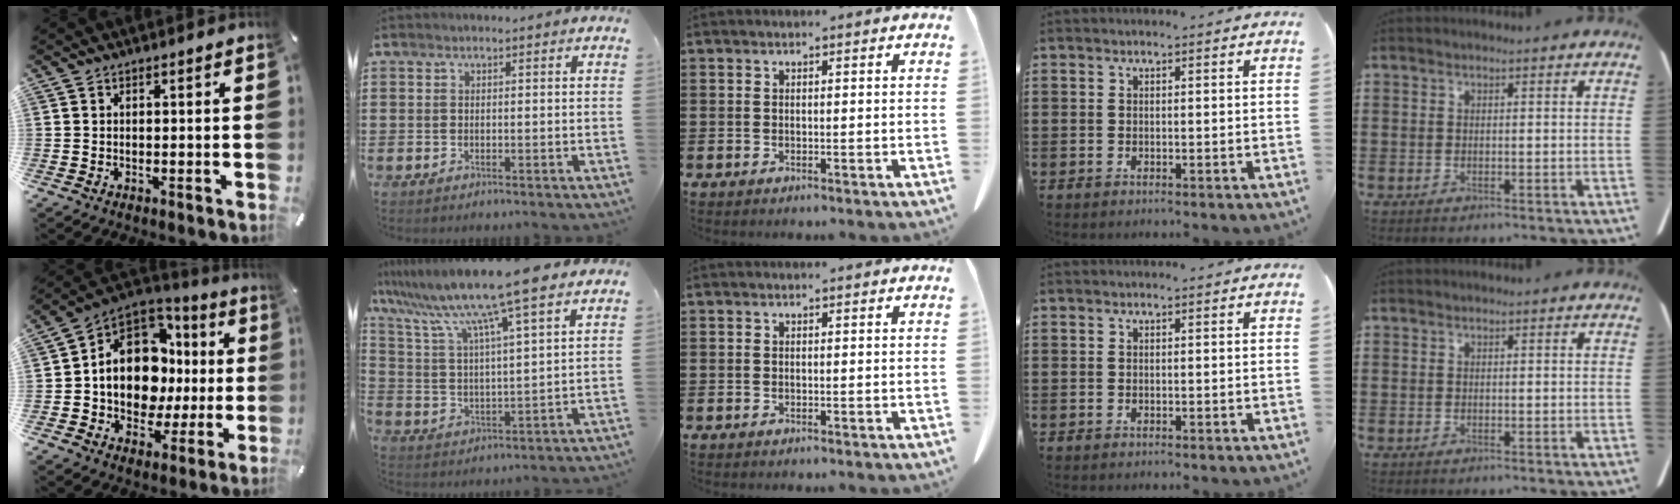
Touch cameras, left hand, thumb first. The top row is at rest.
{"thumb": {"total": 15.1, "force": [1.0, 11.8, 9.3], "torque": [-0.171, -0.016, 0.018]}, "index": {"total": 11.8, "force": [9.6, -0.7, 6.9], "torque": [-0.170, -0.054, 0.154]}}